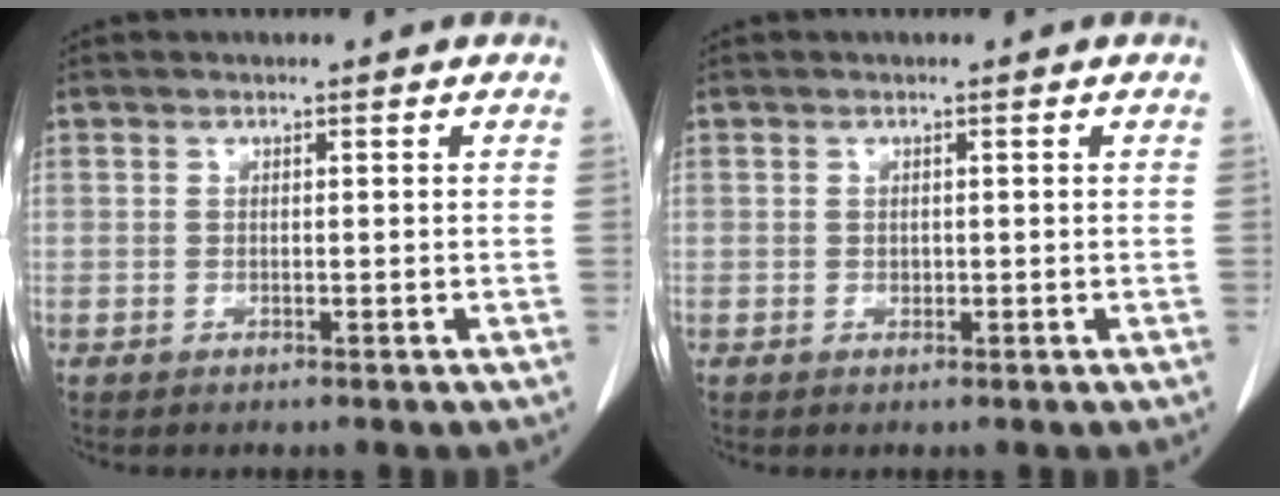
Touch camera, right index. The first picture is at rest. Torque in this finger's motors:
{"motor_torque": [0.10, -0.06, 0.09, 0.01]}